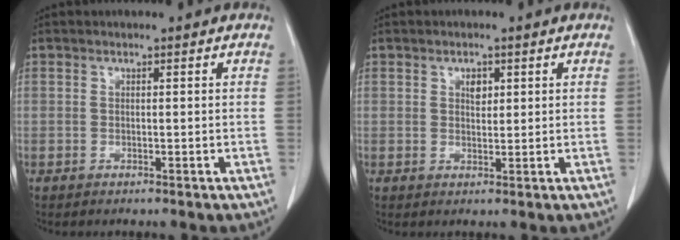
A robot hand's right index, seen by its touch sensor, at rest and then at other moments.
{"total": 1.9, "force": [0.8, 1.1, 1.3], "torque": [-0.019, -0.001, 0.015]}